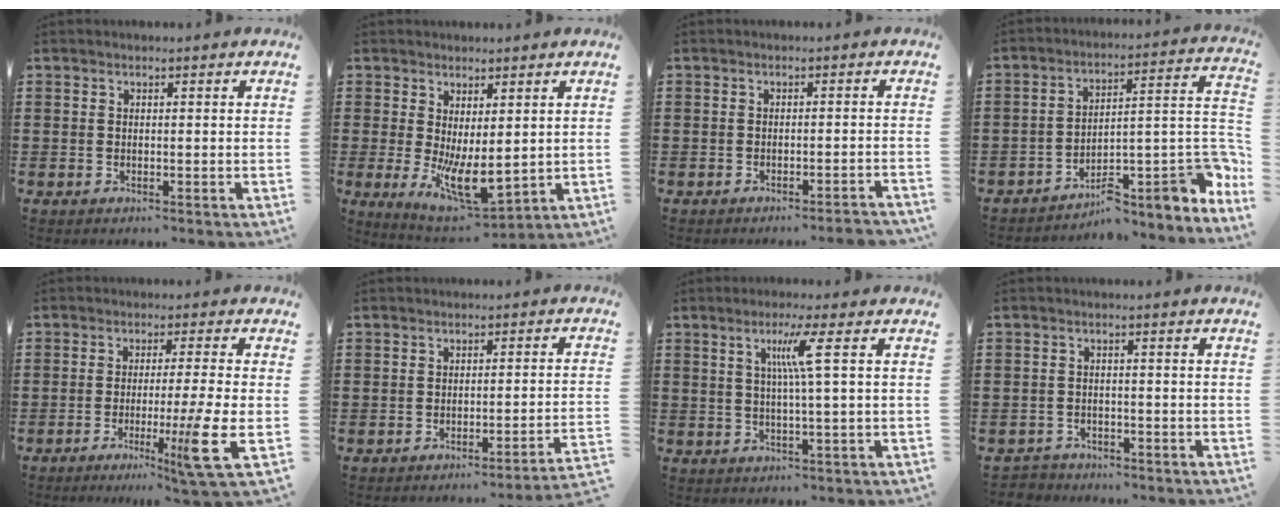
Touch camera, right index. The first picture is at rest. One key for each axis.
{"total": 6.7, "fx": -0.5, "fy": 2.7, "fz": 6.1, "tx": -0.112, "ty": -0.017, "tz": -0.002}
{"total": 1.7, "fx": -1.6, "fy": -0.2, "fz": 0.6, "tx": -0.011, "ty": 0.000, "tz": -0.031}
{"total": 8.1, "fx": -4.0, "fy": 3.0, "fz": 6.4, "tx": -0.082, "ty": -0.028, "tz": -0.073}
{"total": 9.8, "fx": -2.8, "fy": -0.8, "fz": 9.4, "tx": -0.156, "ty": -0.021, "tz": -0.051}
{"total": 2.3, "fx": -1.8, "fy": -0.6, "fz": 1.2, "tx": -0.022, "ty": -0.003, "tz": -0.040}
{"total": 5.6, "fx": 1.5, "fy": -0.7, "fz": 5.4, "tx": -0.107, "ty": -0.002, "tz": 0.018}
{"total": 2.0, "fx": -1.9, "fy": 0.5, "fz": -0.3, "tx": -0.002, "ty": 0.003, "tz": -0.044}